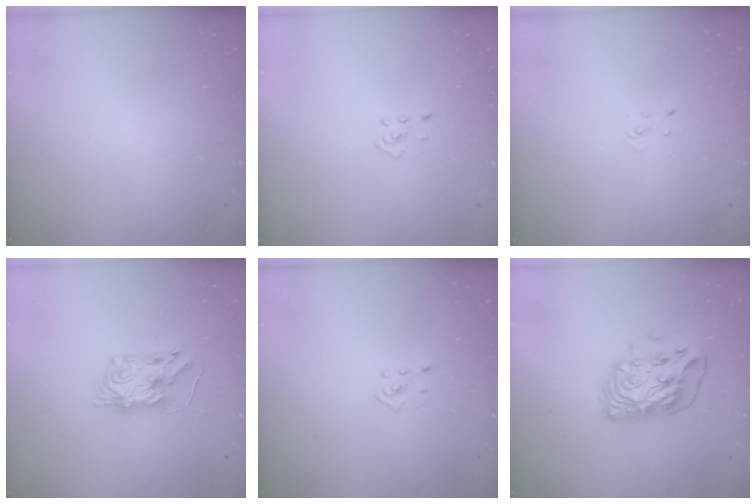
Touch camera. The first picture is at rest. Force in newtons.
{"total": 2.5, "press": 2.4, "slide": 0.8}
{"total": 1.9, "press": 1.9, "slide": 0.2}
{"total": 7.8, "press": 7.7, "slide": 0.6}
{"total": 2.5, "press": 2.4, "slide": 0.8}
{"total": 12.2, "press": 12.1, "slide": 1.2}